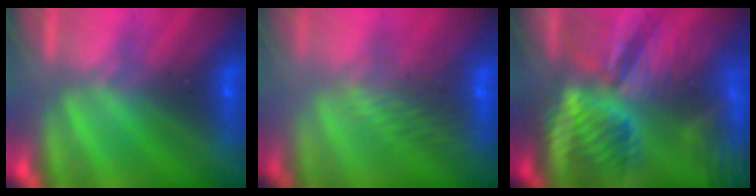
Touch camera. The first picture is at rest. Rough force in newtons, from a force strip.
{"total": 8.7}
{"total": 8.5}